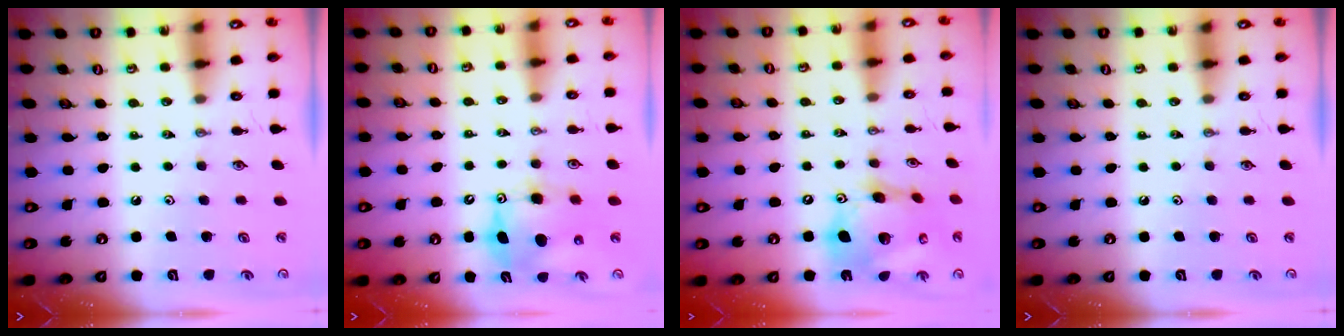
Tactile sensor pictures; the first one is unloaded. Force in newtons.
{"total": 8.8, "press": 8.8, "slide": 0.6}
{"total": 18.8, "press": 18.6, "slide": 3.2}
{"total": 0.0}